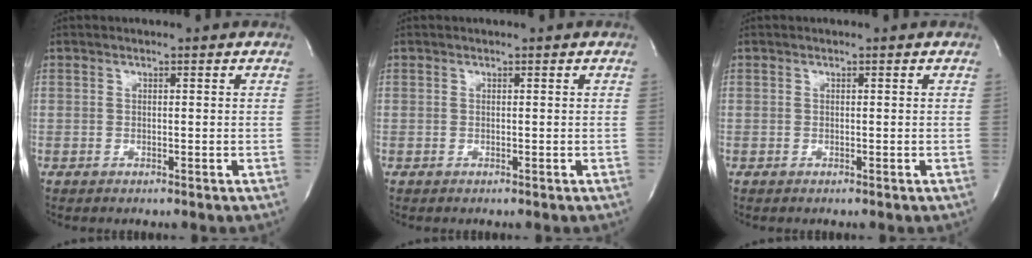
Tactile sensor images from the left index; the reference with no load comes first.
{"total": 0.0}
{"total": 0.0}